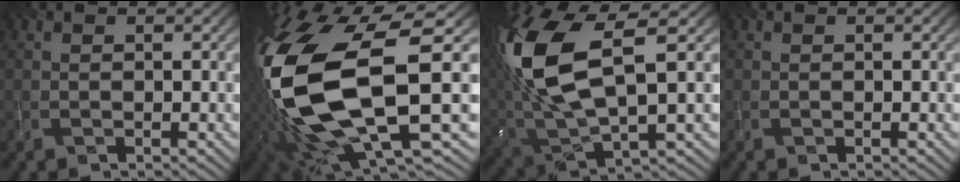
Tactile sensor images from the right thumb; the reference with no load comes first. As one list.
[{"total": 19.4, "force": [-1.7, 7.8, 17.7], "torque": [-0.399, -0.050, -0.011]}, {"total": 14.6, "force": [3.4, 6.7, 12.5], "torque": [-0.300, 0.006, 0.071]}, {"total": 0.0}]